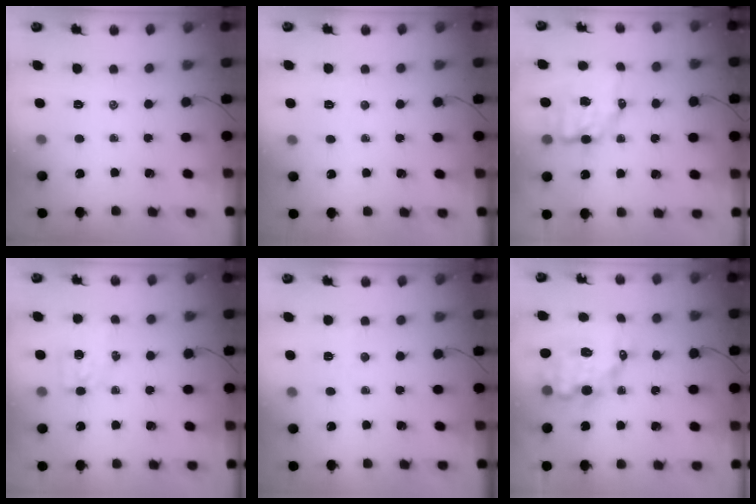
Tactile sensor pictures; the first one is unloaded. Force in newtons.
{"total": 2.5, "press": 2.4, "slide": 0.7}
{"total": 7.1, "press": 7.0, "slide": 1.4}
{"total": 4.5, "press": 4.3, "slide": 1.2}
{"total": 3.6, "press": 3.4, "slide": 1.1}
{"total": 10.9, "press": 10.6, "slide": 2.6}